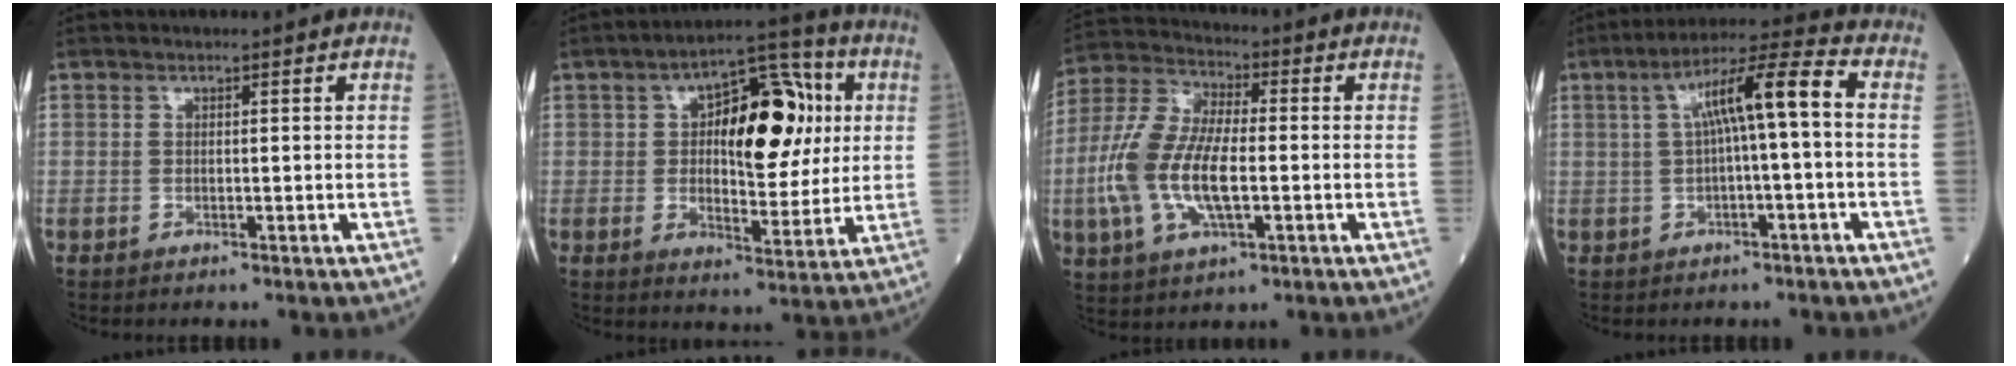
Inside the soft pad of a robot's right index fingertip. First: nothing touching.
{"total": 15.2, "force": [3.2, 6.5, 13.4], "torque": [-0.191, 0.031, 0.049]}
{"total": 13.8, "force": [-2.1, 5.5, 12.4], "torque": [-0.283, 0.007, -0.040]}
{"total": 9.4, "force": [0.9, 0.6, 9.4], "torque": [-0.157, 0.033, 0.014]}